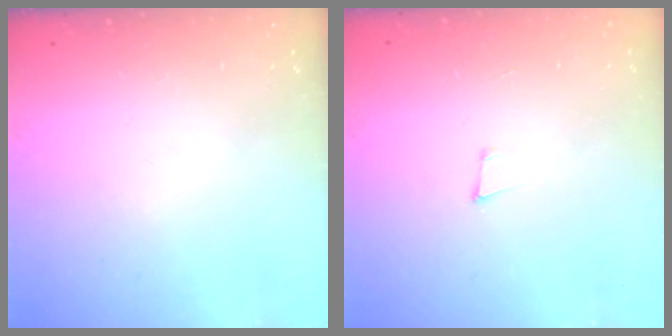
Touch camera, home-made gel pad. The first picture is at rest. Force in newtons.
{"total": 4.2, "press": 3.2, "slide": 2.7}